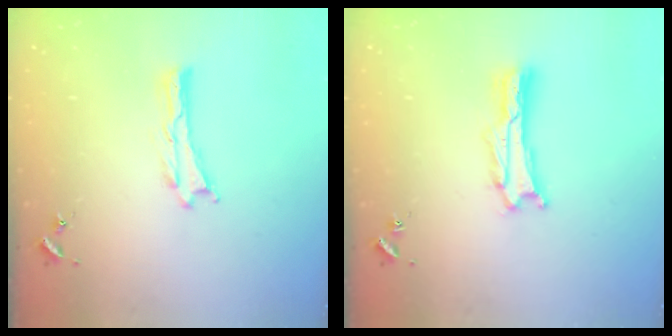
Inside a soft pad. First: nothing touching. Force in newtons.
{"total": 1.4, "press": 1.3, "slide": 0.2}